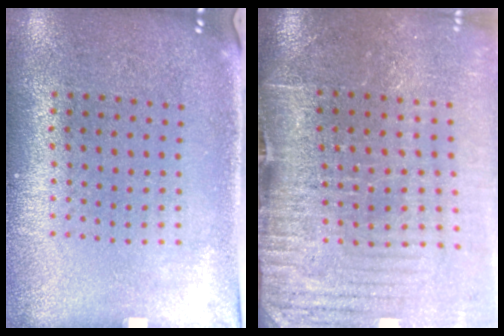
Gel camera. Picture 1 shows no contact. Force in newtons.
{"total": 4.2, "press": 3.8, "slide": 1.9}